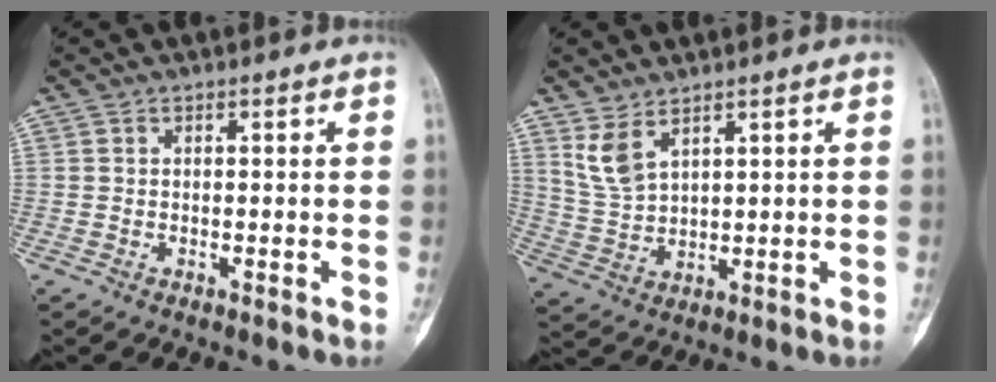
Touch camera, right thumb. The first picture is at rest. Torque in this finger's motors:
{"motor_torque": [0.18, 0.62, 0.03, 0.06, 0.01]}